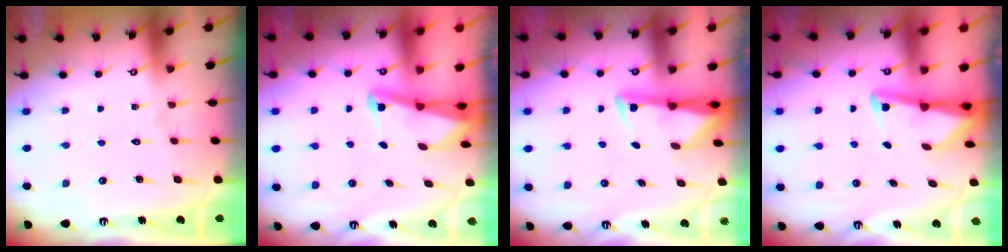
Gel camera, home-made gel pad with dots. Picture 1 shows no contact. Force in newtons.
{"total": 2.5, "press": 2.5, "slide": 0.6}
{"total": 2.8, "press": 2.7, "slide": 0.6}
{"total": 3.2, "press": 3.2, "slide": 0.3}